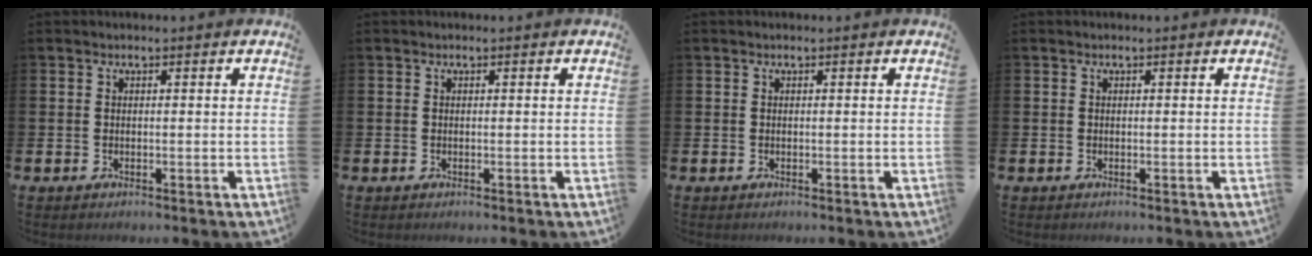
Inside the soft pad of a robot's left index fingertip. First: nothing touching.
{"total": 0.0}
{"total": 0.0}
{"total": 0.0}